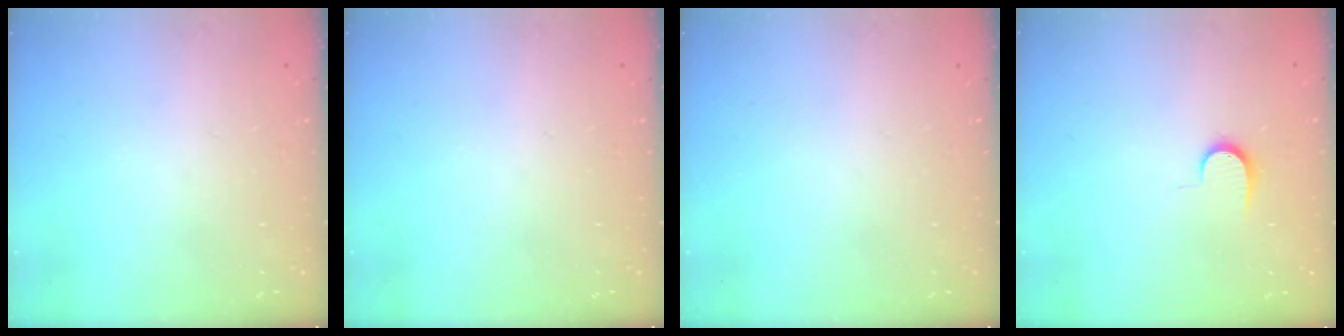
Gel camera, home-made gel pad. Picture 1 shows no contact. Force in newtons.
{"total": 0.0}
{"total": 0.0}
{"total": 6.7, "press": 6.7, "slide": 0.7}